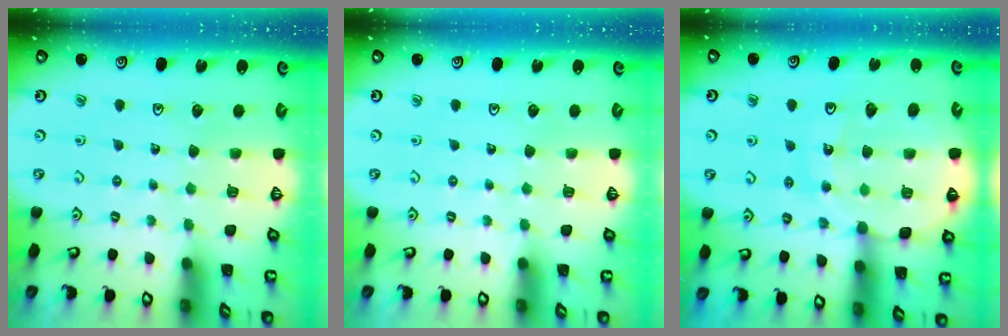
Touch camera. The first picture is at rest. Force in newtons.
{"total": 0.0}
{"total": 12.8, "press": 12.5, "slide": 3.1}